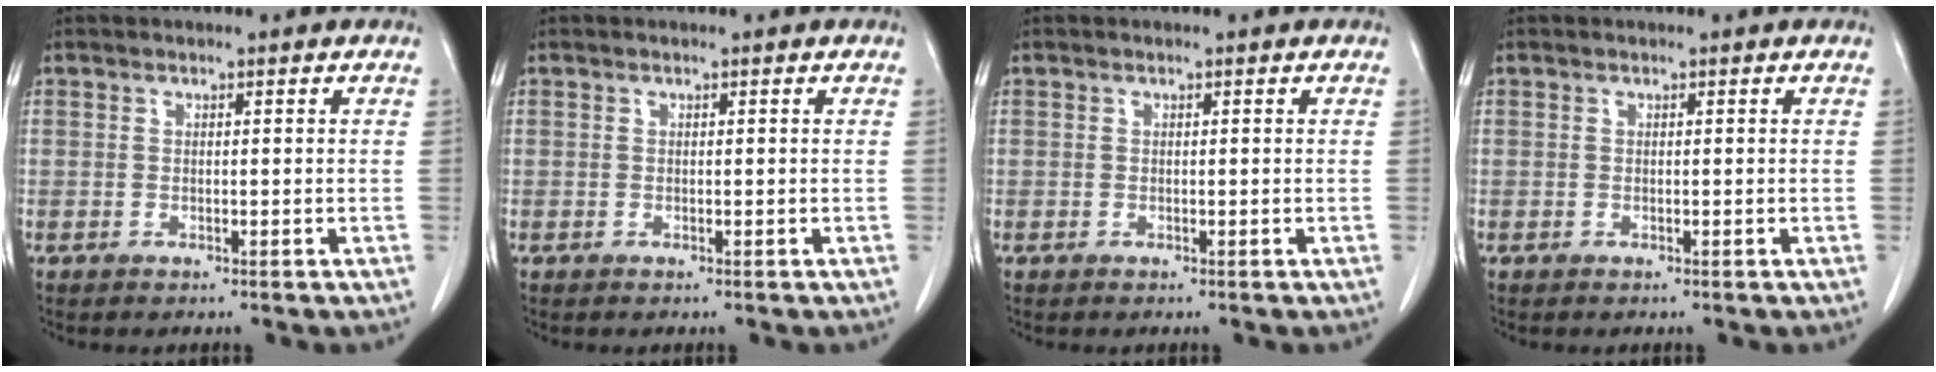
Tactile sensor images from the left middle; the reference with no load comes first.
{"total": 0.0}
{"total": 0.0}
{"total": 0.0}